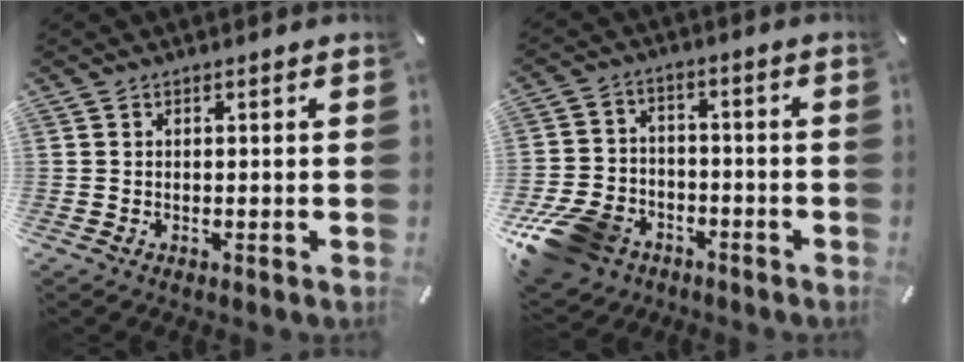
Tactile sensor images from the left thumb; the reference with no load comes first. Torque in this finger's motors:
{"motor_torque": [-0.19, 1.85, 0.37, 0.13, 0.23]}